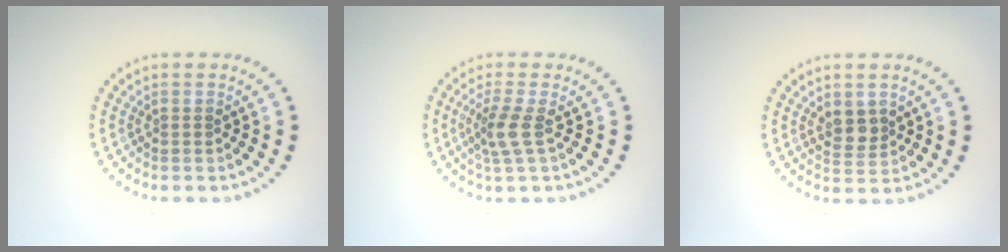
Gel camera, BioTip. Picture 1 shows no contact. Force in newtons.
{"total": 2.4, "press": 1.8, "slide": 1.6}
{"total": 2.0, "press": 1.8, "slide": 0.9}